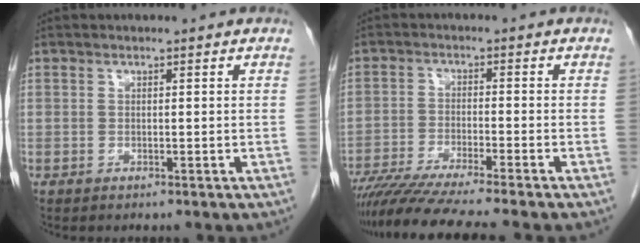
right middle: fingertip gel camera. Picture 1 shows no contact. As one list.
[{"total": 12.2, "force": [-10.4, -1.1, 6.3], "torque": [-0.086, -0.032, -0.166]}]